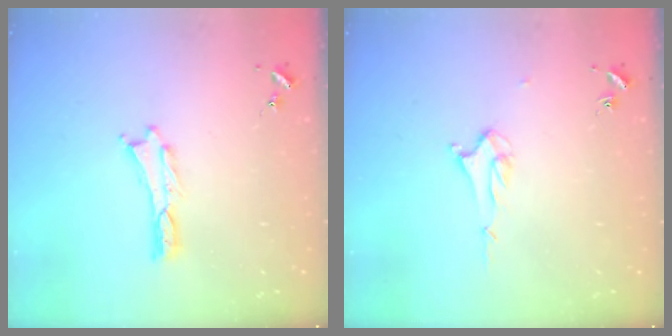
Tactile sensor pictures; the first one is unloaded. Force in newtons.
{"total": 2.1, "press": 2.1, "slide": 0.3}